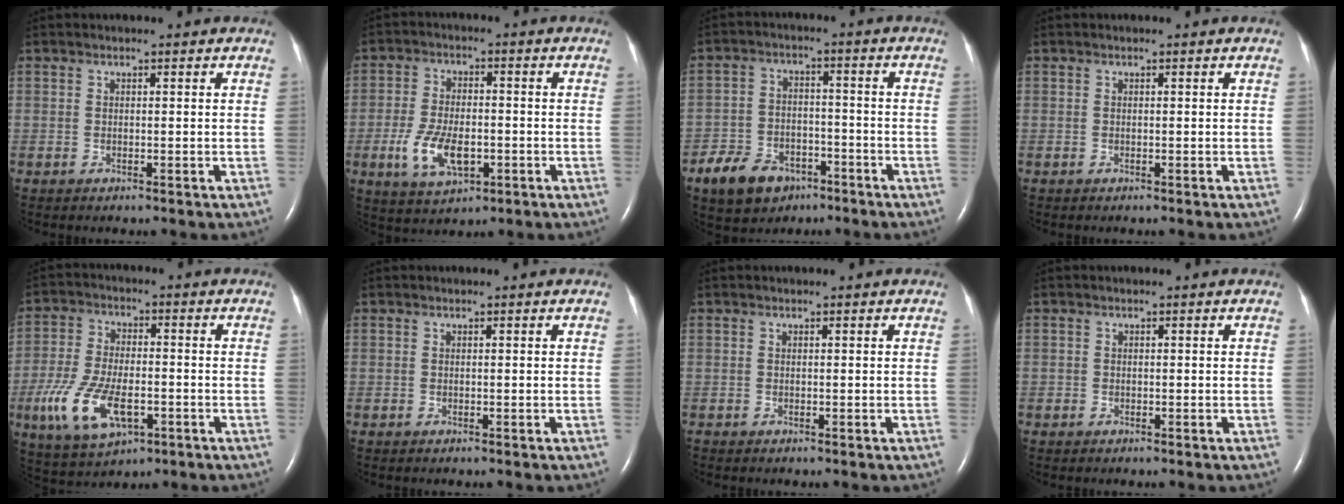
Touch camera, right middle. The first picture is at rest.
{"total": 8.2, "force": [-2.5, 3.9, 6.8], "torque": [-0.147, -0.004, -0.038]}
{"total": 8.9, "force": [-5.6, 5.7, 3.9], "torque": [-0.088, 0.004, -0.089]}
{"total": 0.0}
{"total": 11.8, "force": [-4.2, 5.2, 9.7], "torque": [-0.211, -0.008, -0.068]}
{"total": 0.0}
{"total": 0.0}
{"total": 0.6, "force": [-0.3, 0.5, 0.0], "torque": [-0.002, 0.006, -0.007]}